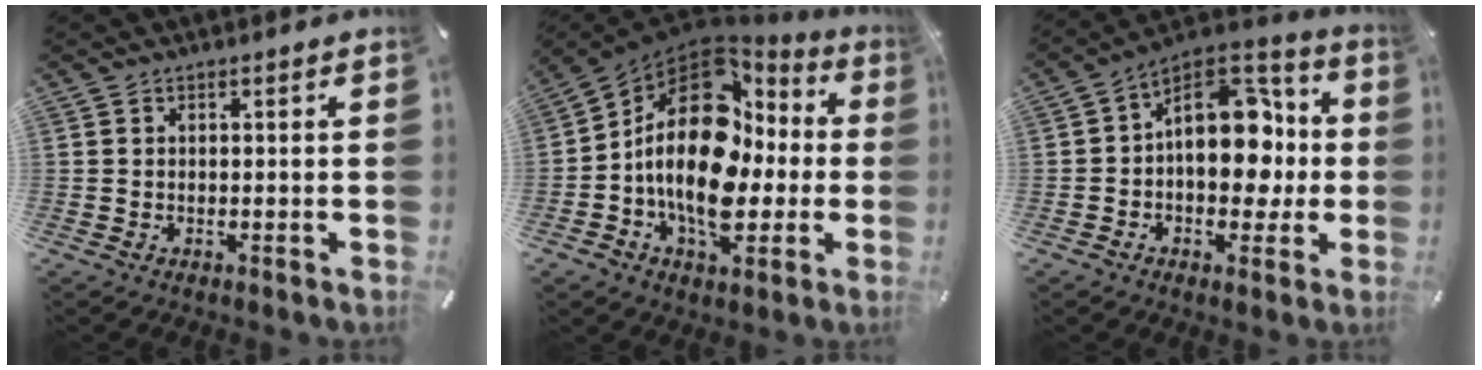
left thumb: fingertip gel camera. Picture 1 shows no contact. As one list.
[{"total": 20.5, "force": [-1.7, 13.9, 14.9], "torque": [-0.284, -0.002, -0.029]}, {"total": 17.0, "force": [0.5, 12.2, 11.8], "torque": [-0.142, -0.003, 0.009]}]